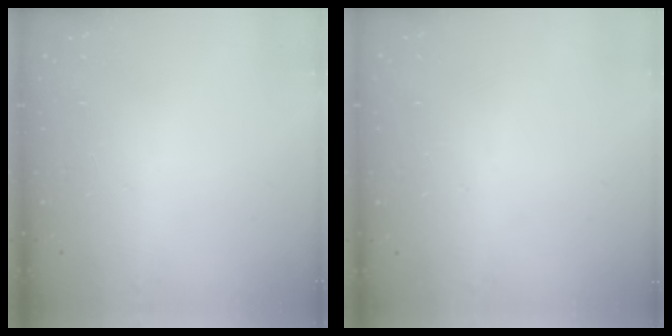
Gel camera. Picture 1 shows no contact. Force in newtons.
{"total": 0.0}